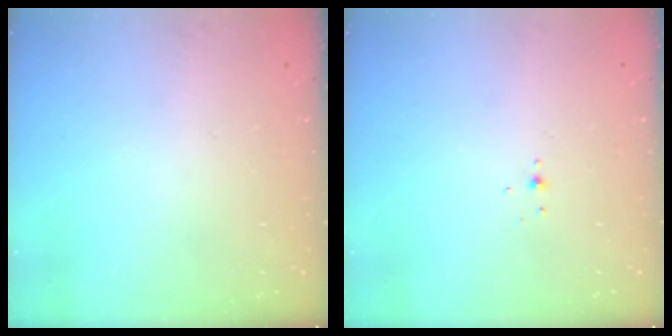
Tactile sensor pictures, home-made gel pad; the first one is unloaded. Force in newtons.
{"total": 3.0, "press": 2.9, "slide": 0.8}